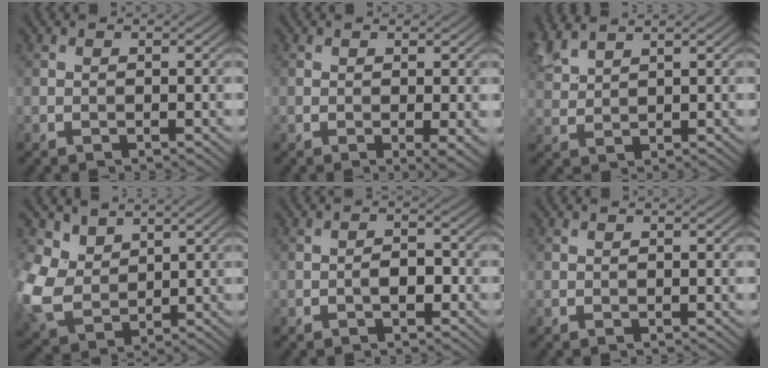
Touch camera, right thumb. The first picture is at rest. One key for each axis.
{"total": 1.9, "fx": 0.1, "fy": 0.4, "fz": 1.8, "tx": -0.032, "ty": -0.007, "tz": 0.001}
{"total": 4.4, "fx": 3.6, "fy": 1.0, "fz": 2.3, "tx": -0.068, "ty": 0.017, "tz": 0.083}
{"total": 8.3, "fx": 3.3, "fy": 6.0, "fz": 4.6, "tx": -0.137, "ty": -0.005, "tz": 0.071}
{"total": 2.6, "fx": -1.0, "fy": 1.2, "fz": 2.0, "tx": -0.030, "ty": 0.007, "tz": -0.021}
{"total": 0.0}